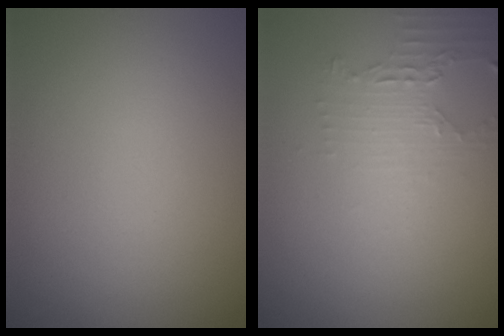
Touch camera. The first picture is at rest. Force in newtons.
{"total": 1.9, "press": 1.3, "slide": 1.4}